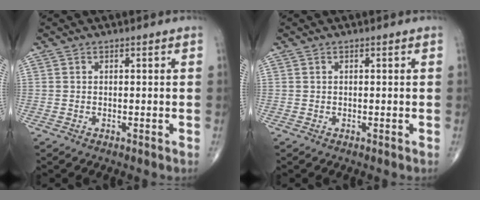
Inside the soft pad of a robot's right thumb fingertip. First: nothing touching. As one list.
[{"total": 0.0}]